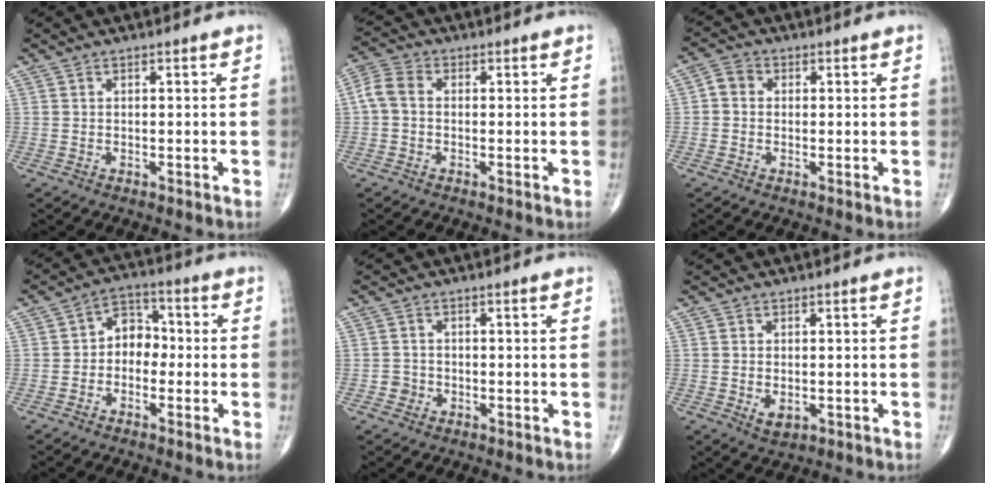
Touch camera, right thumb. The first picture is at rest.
{"total": 4.7, "force": [-0.1, 3.3, 3.3], "torque": [-0.071, 0.014, -0.013]}
{"total": 3.1, "force": [0.0, 2.7, 1.6], "torque": [-0.020, 0.010, -0.009]}
{"total": 6.1, "force": [-1.1, 4.7, 3.7], "torque": [-0.027, 0.029, -0.037]}
{"total": 2.6, "force": [-1.0, 2.4, 0.2], "torque": [0.015, 0.012, -0.022]}
{"total": 2.8, "force": [-0.4, 1.8, 2.1], "torque": [-0.027, -0.004, 0.000]}